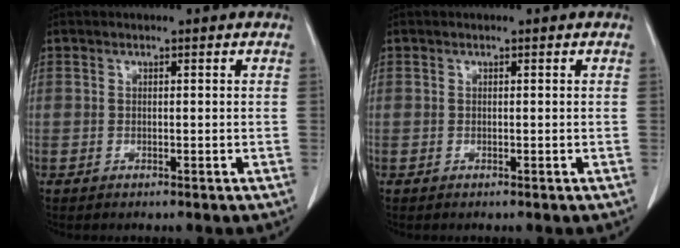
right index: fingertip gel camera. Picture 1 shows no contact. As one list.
[{"total": 0.0}]